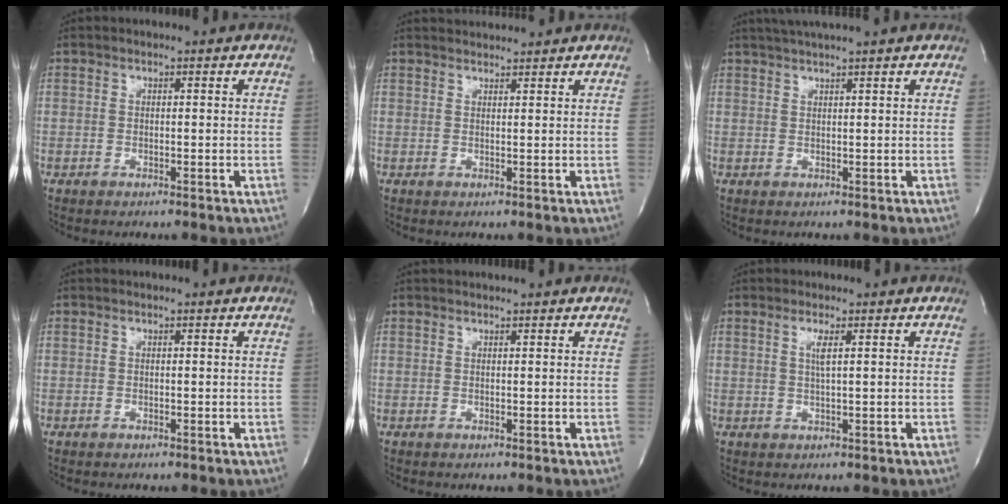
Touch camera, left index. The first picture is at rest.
{"total": 3.2, "force": [3.2, 0.1, 0.1], "torque": [-0.011, 0.022, 0.053]}
{"total": 4.8, "force": [4.1, -0.9, 2.4], "torque": [-0.039, 0.020, 0.069]}
{"total": 0.0}
{"total": 2.1, "force": [2.0, 0.0, 0.5], "torque": [-0.007, 0.017, 0.028]}
{"total": 1.5, "force": [0.3, -0.2, 1.4], "torque": [-0.037, -0.005, 0.007]}